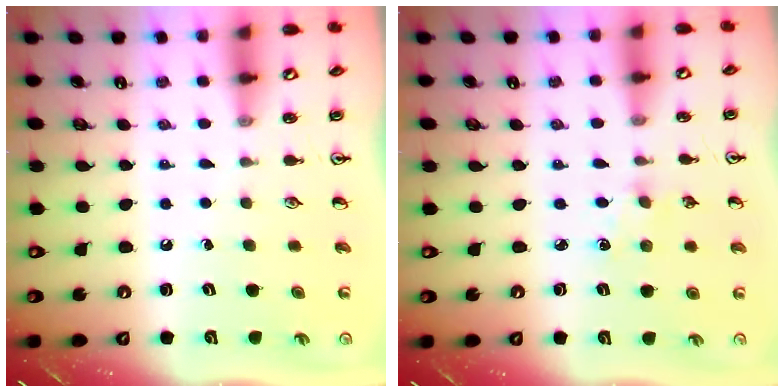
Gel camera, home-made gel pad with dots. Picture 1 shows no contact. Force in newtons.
{"total": 1.5, "press": 1.5, "slide": 0.3}